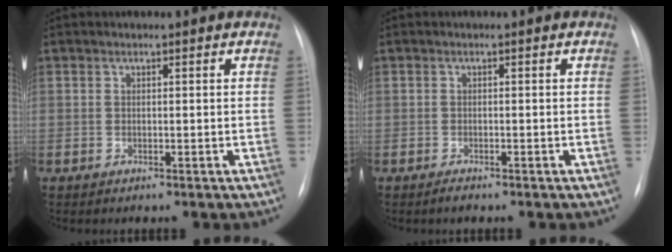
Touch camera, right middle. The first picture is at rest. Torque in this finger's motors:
{"motor_torque": [-0.05, 0.01, -0.03, 0.00]}